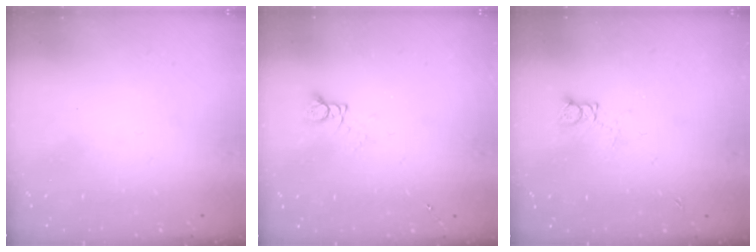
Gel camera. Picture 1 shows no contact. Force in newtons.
{"total": 2.4, "press": 2.4, "slide": 0.3}
{"total": 3.1, "press": 3.1, "slide": 0.2}